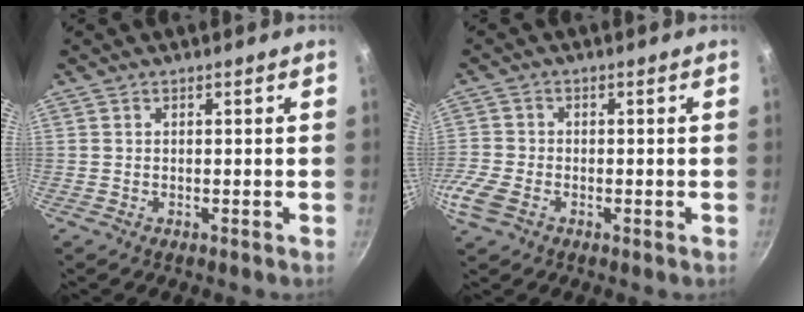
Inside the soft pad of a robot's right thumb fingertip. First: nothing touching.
{"total": 6.1, "force": [-2.6, 4.1, 3.6], "torque": [-0.087, 0.002, -0.060]}